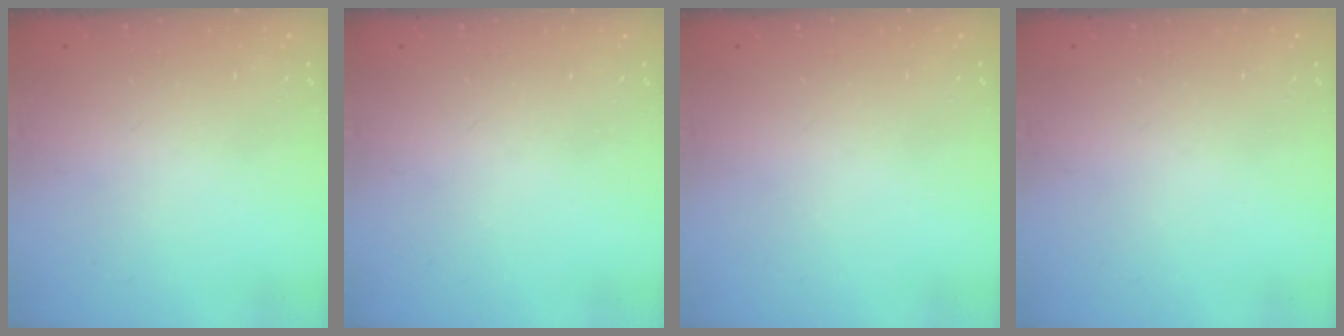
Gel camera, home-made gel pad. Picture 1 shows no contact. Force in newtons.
{"total": 0.0}
{"total": 0.0}
{"total": 0.0}